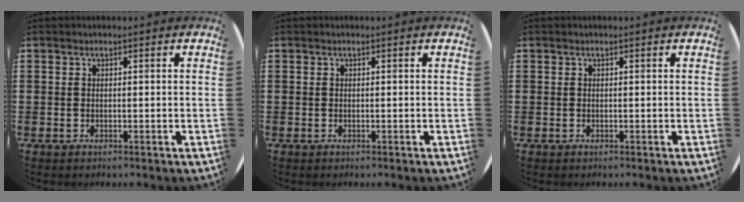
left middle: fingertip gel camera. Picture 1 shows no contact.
{"total": 0.0}
{"total": 0.0}